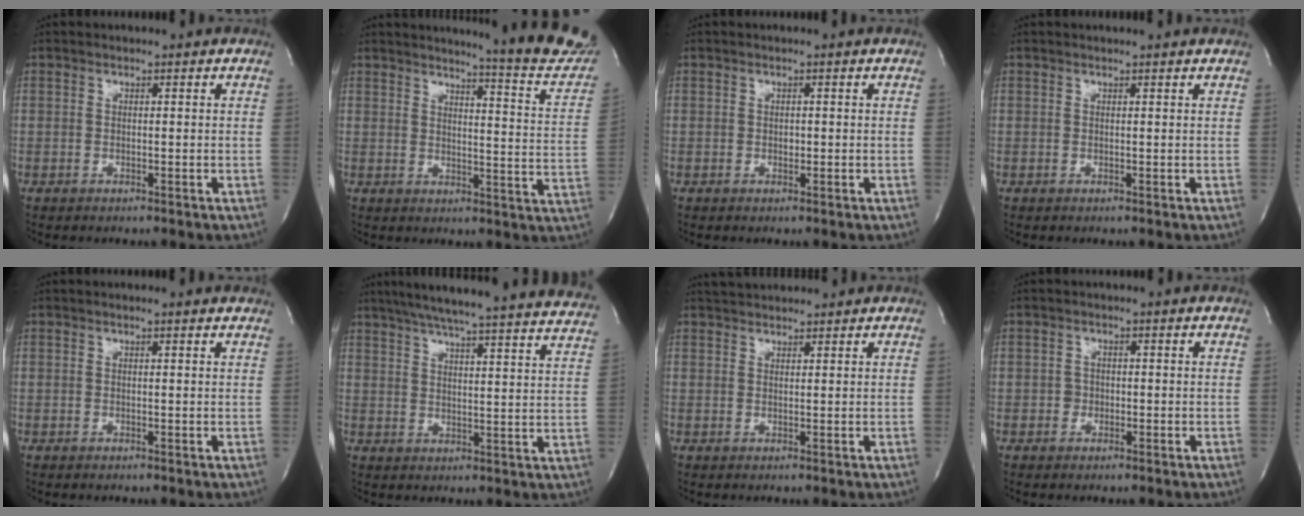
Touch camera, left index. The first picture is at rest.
{"total": 16.8, "force": [15.9, -0.4, 5.2], "torque": [-0.068, -0.116, 0.170]}
{"total": 0.5, "force": [0.0, 0.4, 0.4], "torque": [-0.004, 0.002, -0.002]}
{"total": 1.7, "force": [1.7, -0.3, 0.4], "torque": [-0.014, 0.004, 0.019]}
{"total": 1.9, "force": [1.7, 0.0, 0.8], "torque": [-0.019, 0.009, 0.015]}
{"total": 31.2, "force": [28.3, 1.0, 13.2], "torque": [-0.213, -0.050, 0.343]}
{"total": 3.9, "force": [3.7, 0.6, 0.9], "torque": [-0.017, 0.033, 0.065]}
{"total": 1.2, "force": [-0.3, 1.1, 0.3], "torque": [0.000, 0.005, -0.006]}